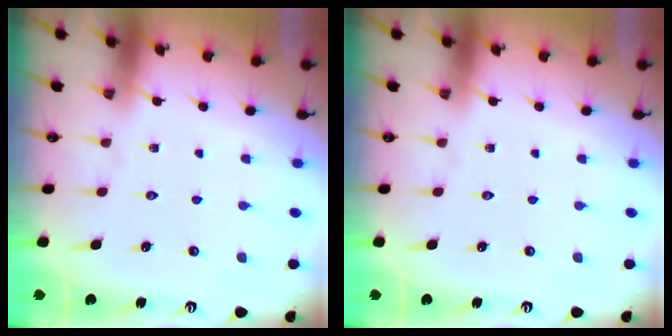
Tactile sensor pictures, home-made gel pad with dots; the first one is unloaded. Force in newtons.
{"total": 0.0}